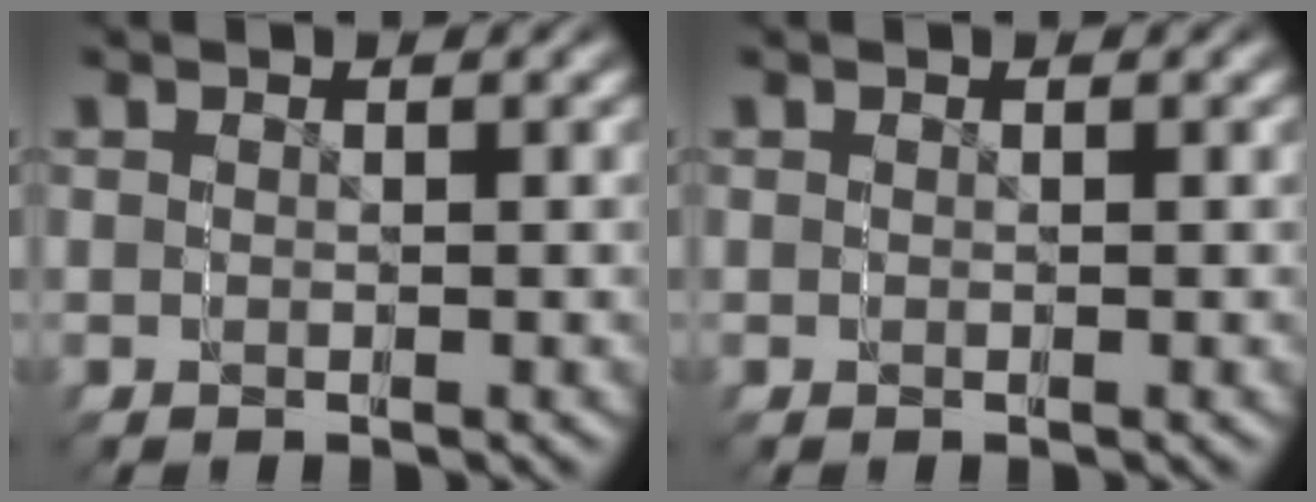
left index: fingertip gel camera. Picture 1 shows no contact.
{"total": 0.0}